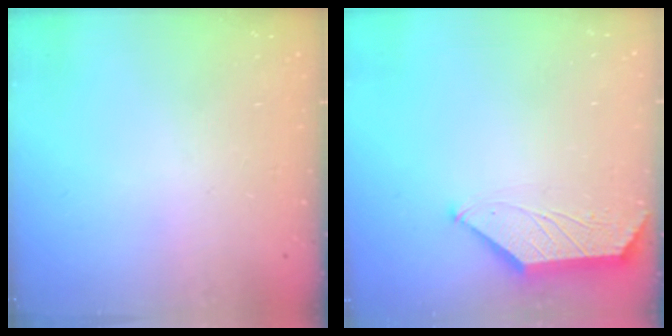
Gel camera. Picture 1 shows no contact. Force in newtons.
{"total": 1.6, "press": 1.6, "slide": 0.3}